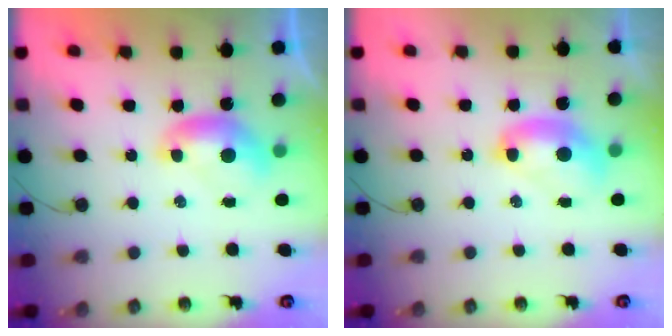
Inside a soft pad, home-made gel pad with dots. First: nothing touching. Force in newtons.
{"total": 2.7, "press": 2.7, "slide": 0.1}